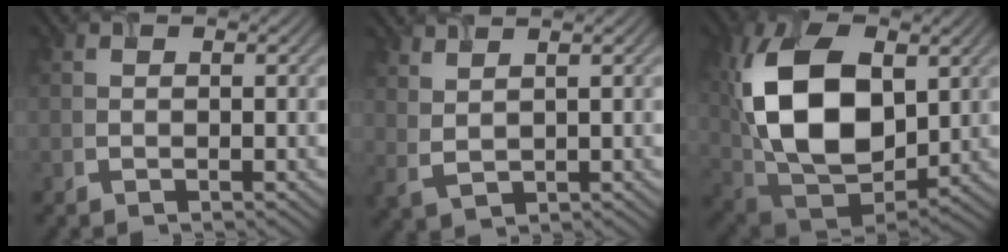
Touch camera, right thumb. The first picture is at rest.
{"total": 2.0, "force": [1.7, -0.2, 1.1], "torque": [-0.030, 0.005, 0.051]}
{"total": 16.8, "force": [3.0, 10.2, 13.0], "torque": [-0.280, 0.005, 0.069]}